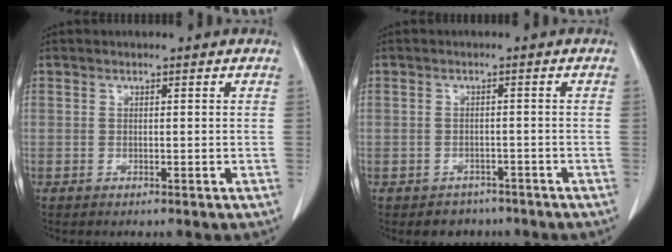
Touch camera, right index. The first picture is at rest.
{"total": 3.1, "force": [-2.2, 2.2, -0.1], "torque": [-0.005, 0.010, -0.030]}